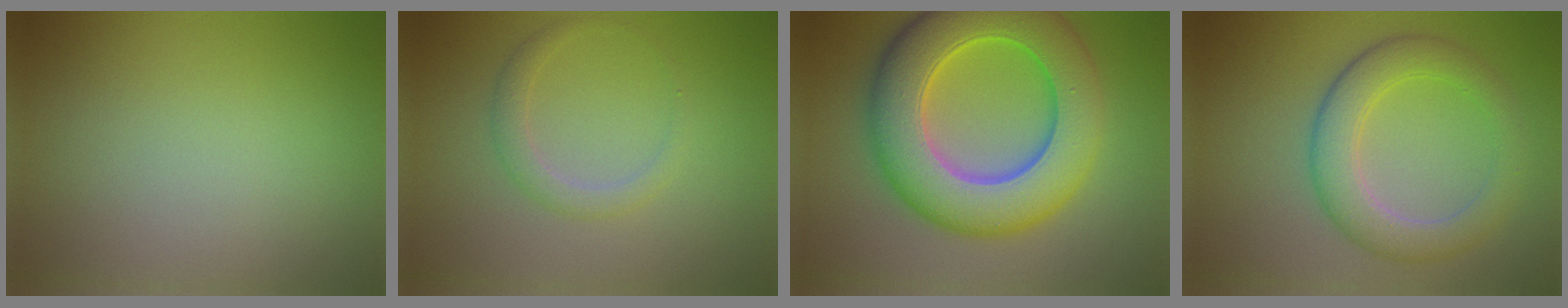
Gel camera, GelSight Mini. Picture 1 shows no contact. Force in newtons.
{"total": 1.8, "press": 1.8, "slide": 0.0}
{"total": 12.1, "press": 12.1, "slide": 0.1}
{"total": 5.2, "press": 5.2, "slide": 0.2}